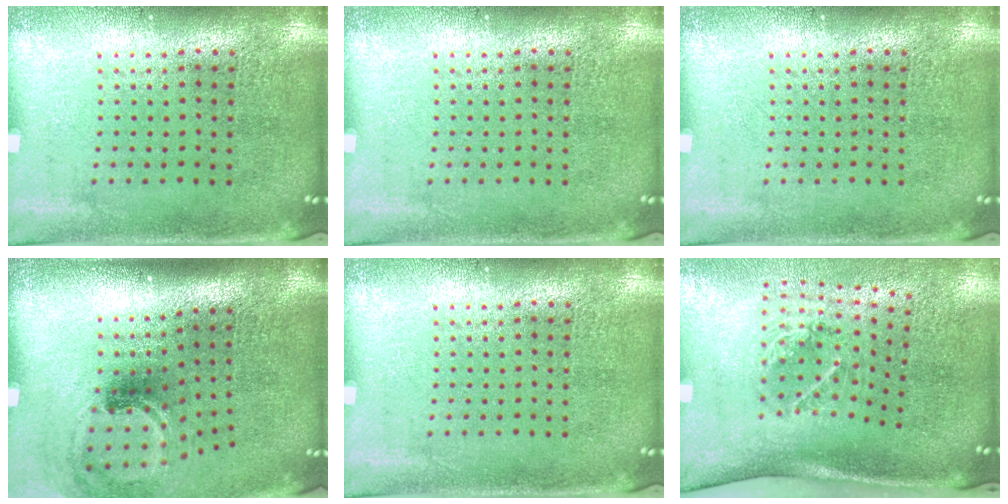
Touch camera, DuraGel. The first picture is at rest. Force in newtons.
{"total": 0.0}
{"total": 0.0}
{"total": 1.6, "press": 1.2, "slide": 1.1}
{"total": 0.0}
{"total": 2.0, "press": 1.3, "slide": 1.6}